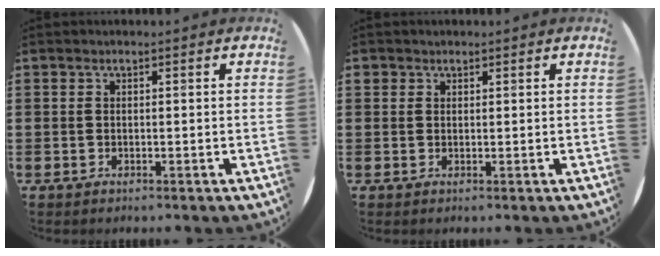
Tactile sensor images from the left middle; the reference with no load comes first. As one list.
[{"total": 0.9, "force": [0.7, 0.6, -0.1], "torque": [0.002, 0.003, 0.014]}]